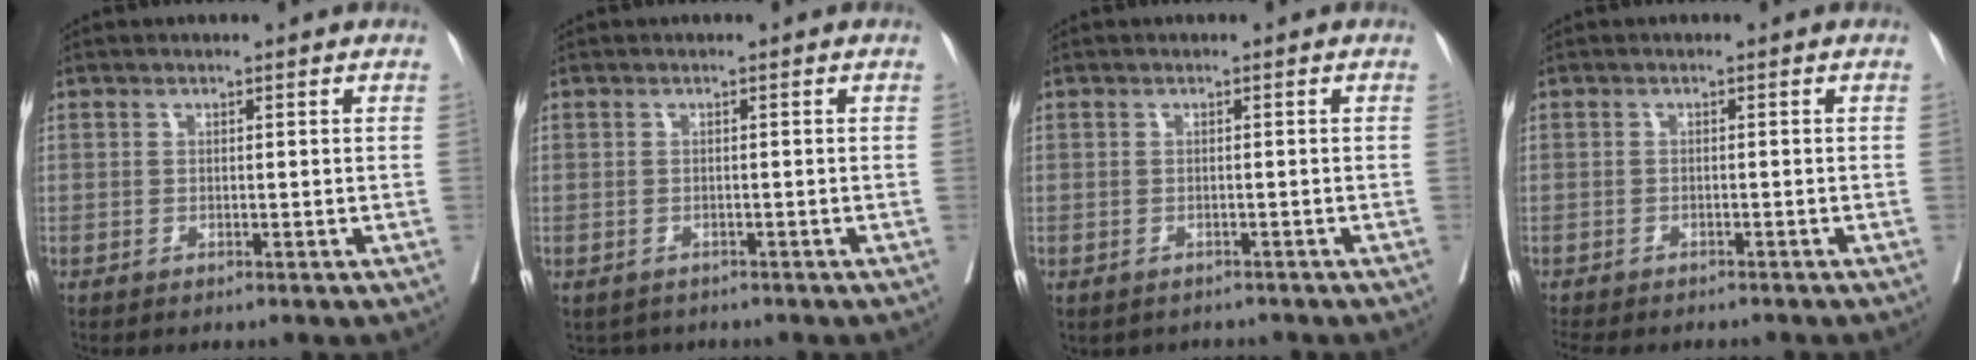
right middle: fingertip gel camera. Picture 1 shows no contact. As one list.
[{"total": 2.5, "force": [-1.9, 1.6, 0.3], "torque": [-0.005, 0.000, -0.028]}, {"total": 2.9, "force": [-2.5, 1.5, 0.4], "torque": [-0.004, 0.006, -0.031]}, {"total": 8.0, "force": [-7.0, 2.4, 2.9], "torque": [-0.045, -0.005, -0.095]}]